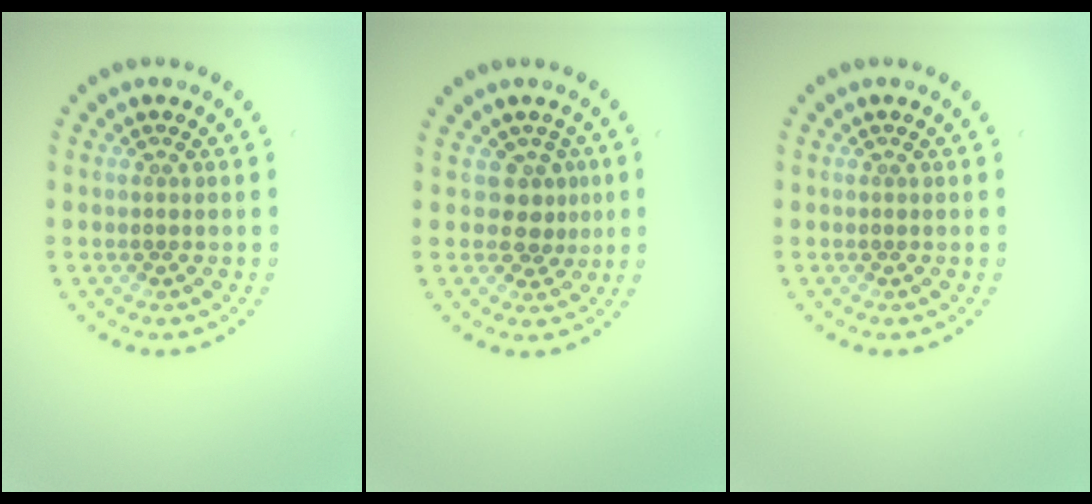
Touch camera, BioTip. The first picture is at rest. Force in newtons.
{"total": 2.2, "press": 1.4, "slide": 1.7}
{"total": 0.0}